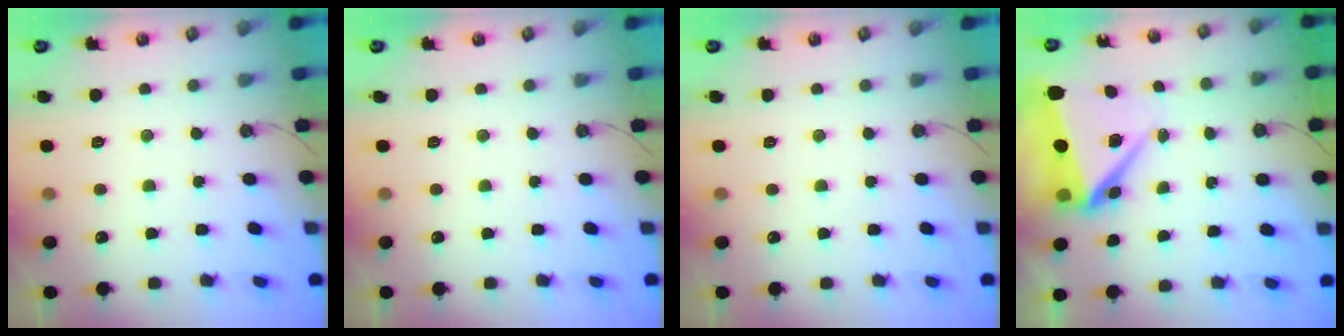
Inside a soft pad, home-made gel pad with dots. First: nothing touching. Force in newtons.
{"total": 0.0}
{"total": 0.0}
{"total": 9.3, "press": 8.9, "slide": 2.8}